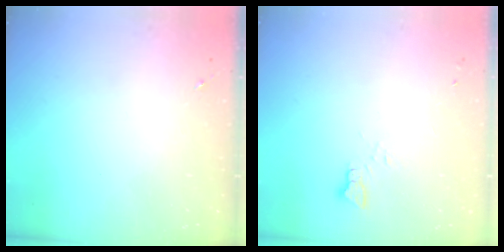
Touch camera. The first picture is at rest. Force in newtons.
{"total": 4.1, "press": 4.0, "slide": 0.4}